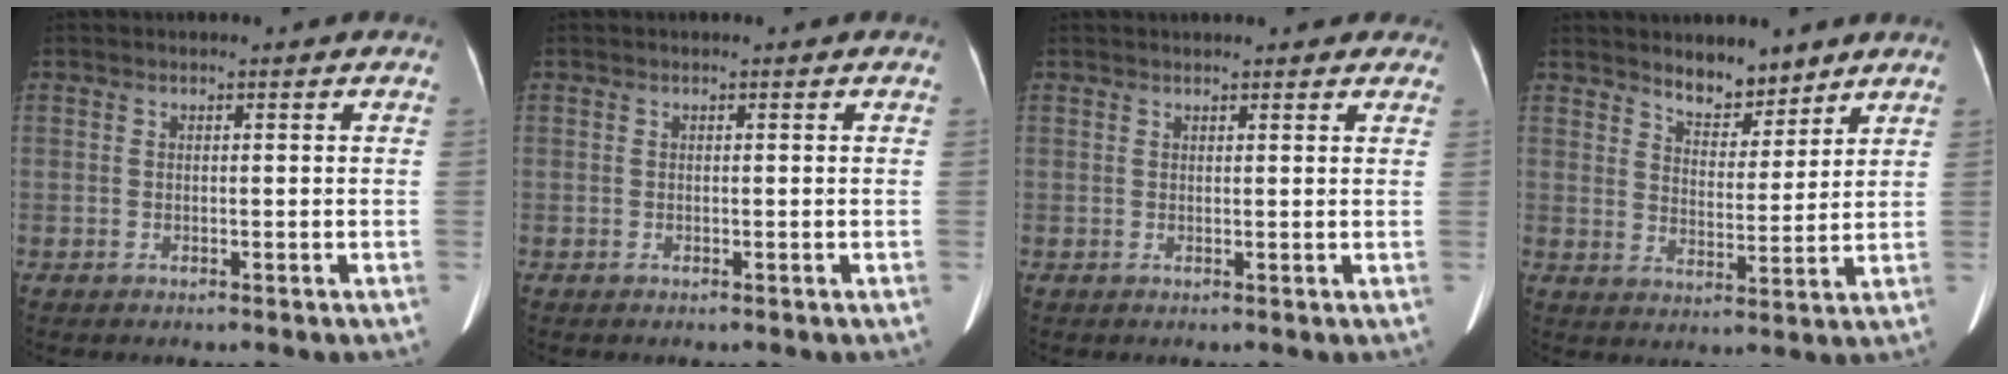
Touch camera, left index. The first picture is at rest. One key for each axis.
{"total": 0.0}
{"total": 7.4, "fx": 6.3, "fy": 2.1, "fz": 3.2, "tx": -0.033, "ty": 0.022, "tz": 0.073}
{"total": 6.0, "fx": 5.1, "fy": 2.2, "fz": 2.3, "tx": -0.035, "ty": -0.006, "tz": 0.088}